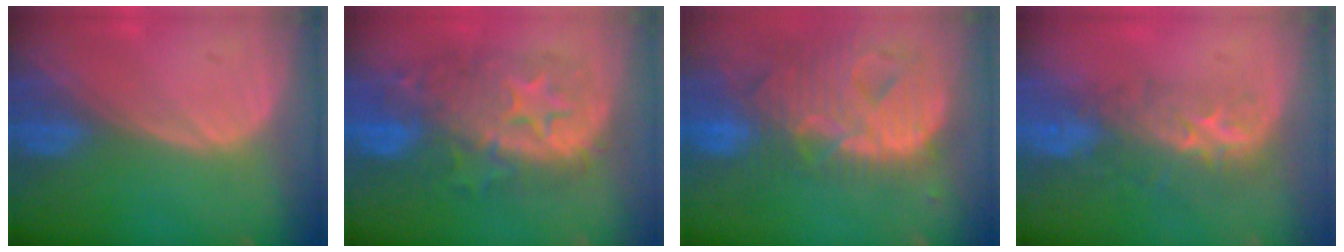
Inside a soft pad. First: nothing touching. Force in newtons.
{"total": 11.2, "press": 11.1, "slide": 0.8}
{"total": 13.8, "press": 11.7, "slide": 7.2}
{"total": 8.7, "press": 7.2, "slide": 5.0}